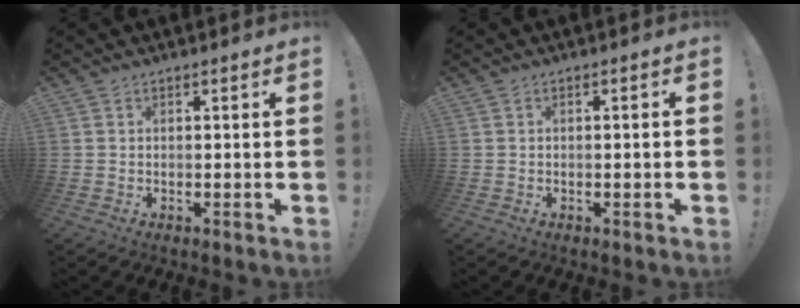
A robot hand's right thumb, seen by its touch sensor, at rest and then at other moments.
{"total": 1.1, "force": [-0.2, -0.2, 1.1], "torque": [-0.018, 0.002, -0.003]}